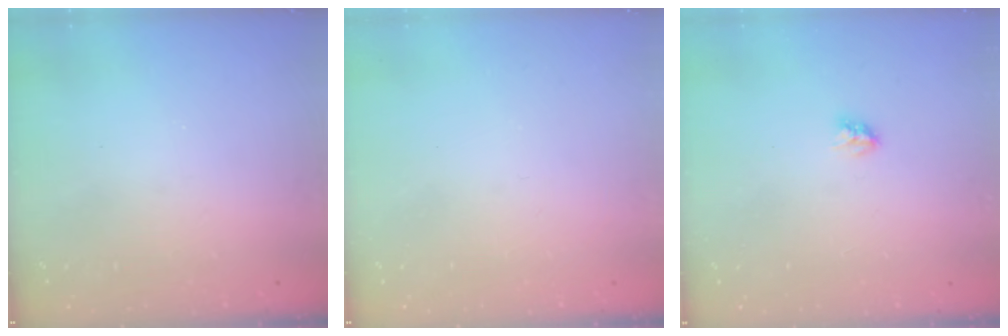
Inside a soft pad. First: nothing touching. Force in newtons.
{"total": 0.0}
{"total": 2.8, "press": 2.8, "slide": 0.4}